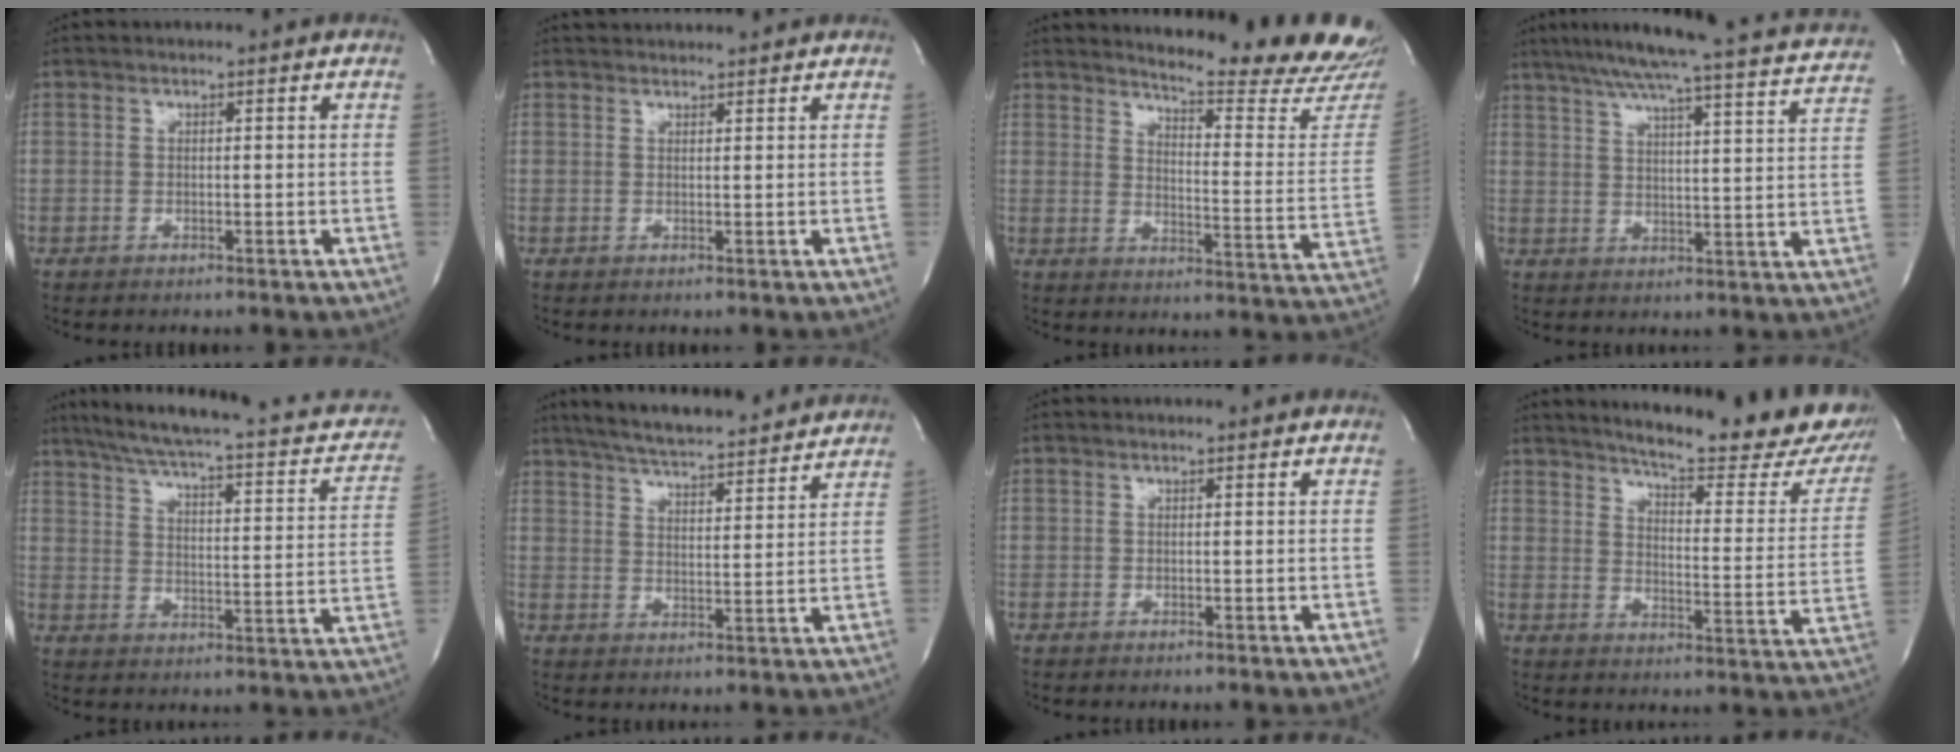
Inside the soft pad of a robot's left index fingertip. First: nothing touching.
{"total": 5.0, "force": [4.9, 0.9, 0.9], "torque": [-0.013, 0.033, 0.064]}
{"total": 19.8, "force": [18.9, 0.2, 5.9], "torque": [-0.087, -0.129, 0.221]}
{"total": 26.7, "force": [24.3, 0.9, 11.2], "torque": [-0.180, -0.037, 0.301]}
{"total": 22.7, "force": [18.0, 5.1, 12.9], "torque": [-0.182, 0.011, 0.223]}
{"total": 17.6, "force": [15.9, 2.3, 7.2], "torque": [-0.120, 0.024, 0.228]}
{"total": 0.0}
{"total": 23.6, "force": [20.5, 3.7, 11.1], "torque": [-0.152, -0.079, 0.239]}